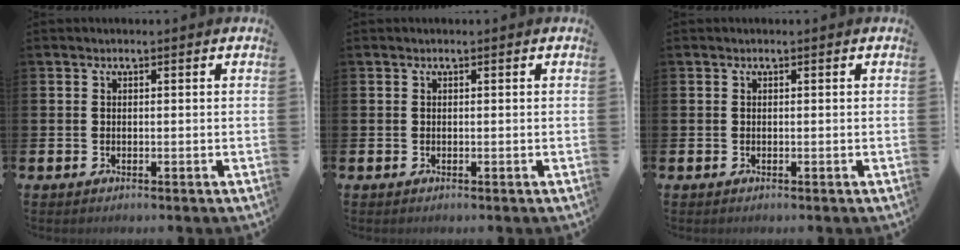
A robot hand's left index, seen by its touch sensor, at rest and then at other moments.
{"total": 0.0}
{"total": 0.0}